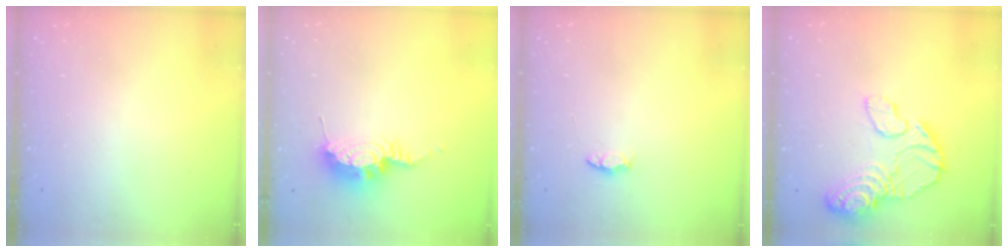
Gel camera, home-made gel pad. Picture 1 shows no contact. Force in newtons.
{"total": 10.4, "press": 10.4, "slide": 0.5}
{"total": 3.6, "press": 3.5, "slide": 0.3}
{"total": 15.4, "press": 15.3, "slide": 1.3}